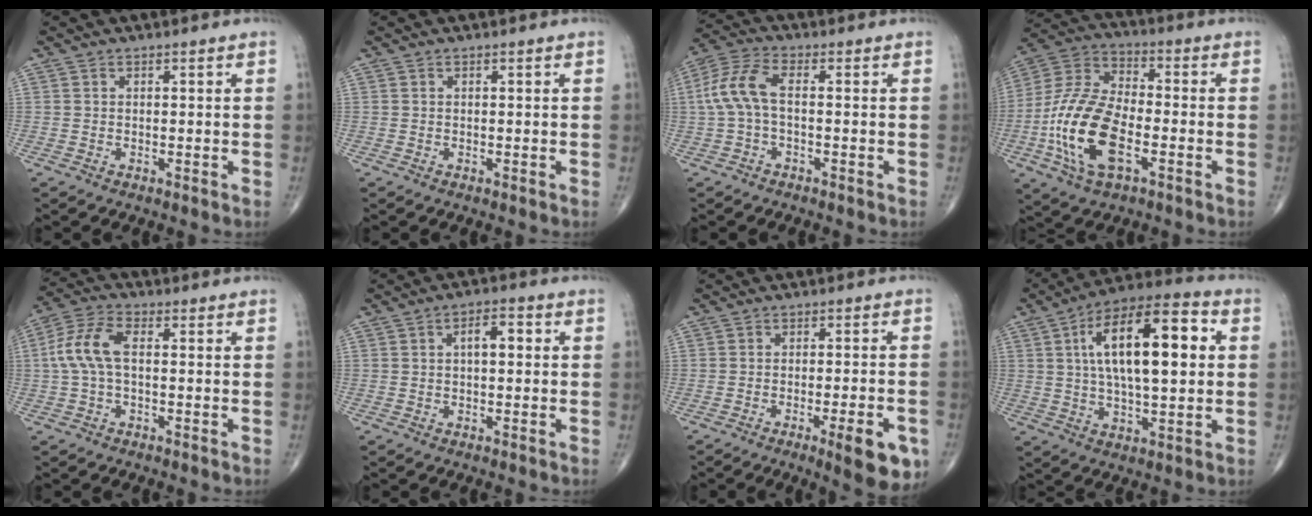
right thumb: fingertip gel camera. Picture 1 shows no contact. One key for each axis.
{"total": 0.0}
{"total": 7.6, "fx": -0.3, "fy": 3.4, "fz": 6.8, "tx": -0.167, "ty": 0.025, "tz": -0.011}
{"total": 18.1, "fx": -5.3, "fy": 8.8, "fz": 14.9, "tx": -0.309, "ty": 0.021, "tz": -0.101}
{"total": 8.2, "fx": 0.3, "fy": 4.1, "fz": 7.1, "tx": -0.166, "ty": 0.026, "tz": 0.001}
{"total": 4.5, "fx": 0.7, "fy": 2.1, "fz": 3.9, "tx": -0.055, "ty": 0.012, "tz": 0.007}
{"total": 9.6, "fx": -4.4, "fy": 2.4, "fz": 8.2, "tx": -0.098, "ty": 0.005, "tz": -0.054}
{"total": 19.9, "fx": 3.9, "fy": 7.9, "fz": 17.9, "tx": -0.281, "ty": 0.018, "tz": 0.056}